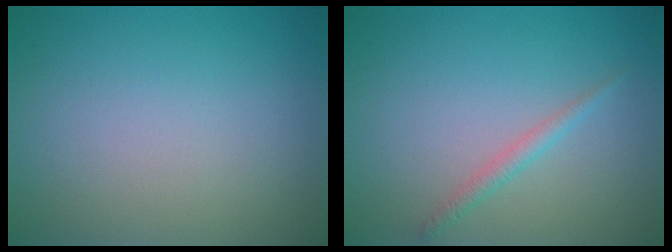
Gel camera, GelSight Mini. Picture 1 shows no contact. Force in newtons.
{"total": 1.2, "press": 1.2, "slide": 0.0}